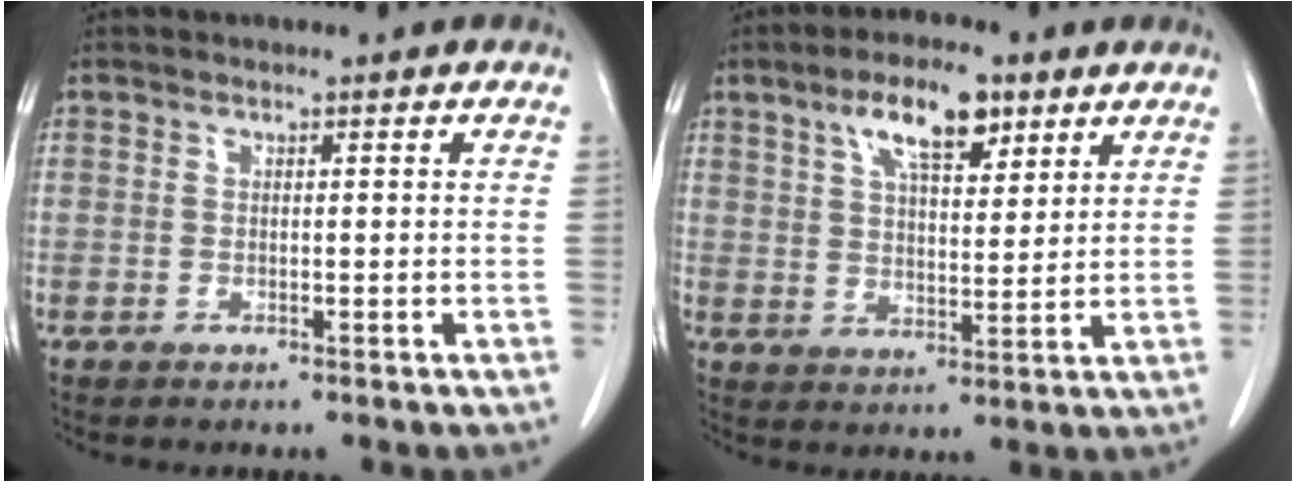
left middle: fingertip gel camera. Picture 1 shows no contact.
{"total": 9.2, "force": [5.4, 3.1, 6.8], "torque": [-0.122, 0.011, 0.094]}